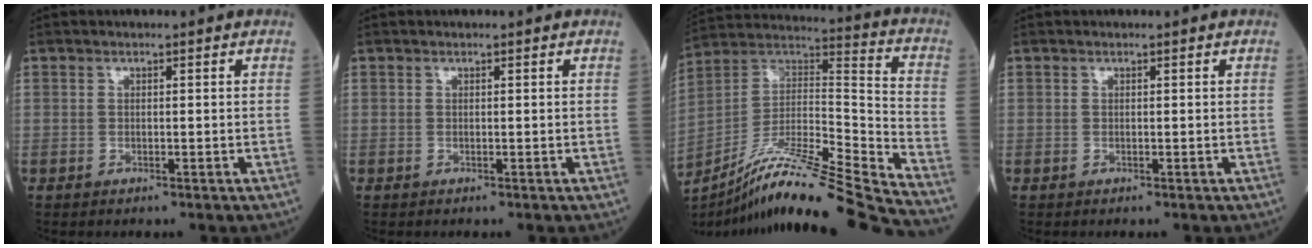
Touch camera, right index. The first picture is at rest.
{"total": 0.0}
{"total": 24.8, "force": [-21.5, -1.5, 12.3], "torque": [-0.201, -0.016, -0.362]}
{"total": 0.0}